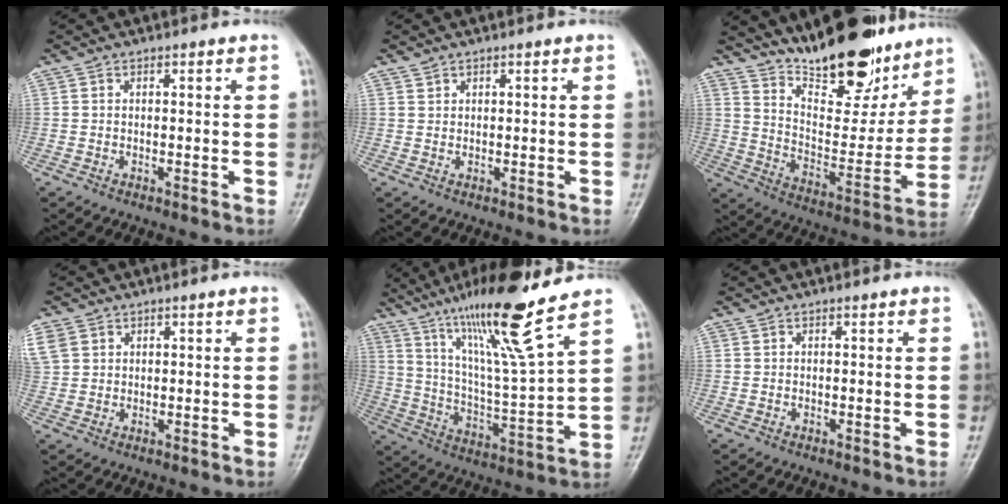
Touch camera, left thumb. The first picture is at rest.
{"total": 0.8, "force": [0.7, 0.4, 0.1], "torque": [0.009, -0.005, 0.010]}
{"total": 21.0, "force": [16.4, 7.4, 10.9], "torque": [-0.115, -0.100, 0.268]}
{"total": 7.9, "force": [3.5, 6.2, 3.5], "torque": [-0.103, 0.015, 0.079]}
{"total": 18.6, "force": [12.7, 0.7, 13.5], "torque": [-0.221, -0.063, 0.225]}
{"total": 0.0}